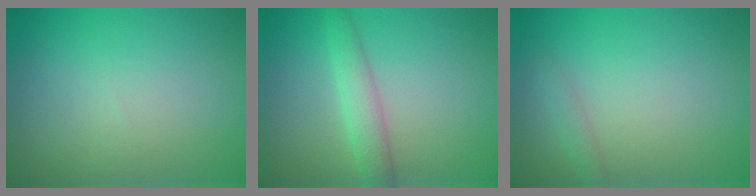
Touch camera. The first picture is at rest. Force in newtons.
{"total": 2.6, "press": 2.6, "slide": 0.1}
{"total": 1.0, "press": 1.0, "slide": 0.0}